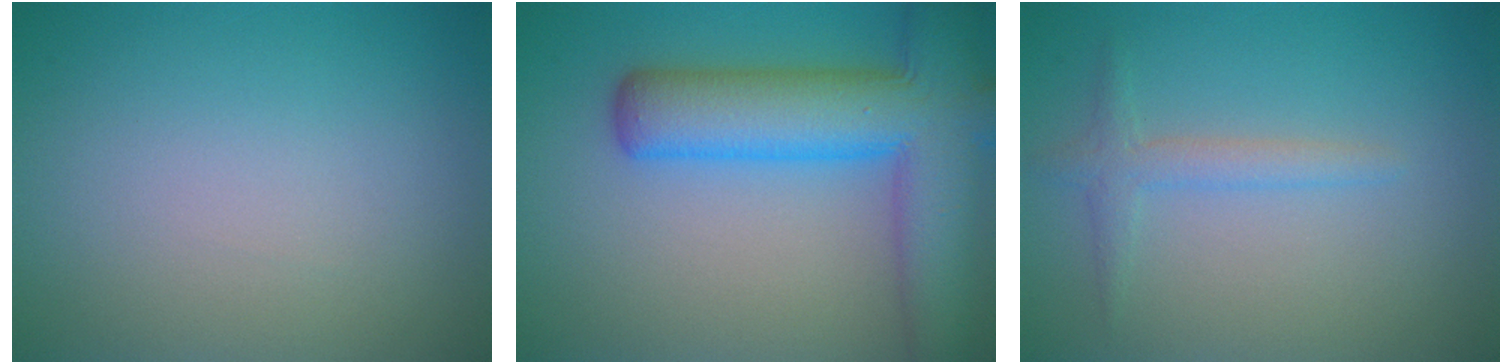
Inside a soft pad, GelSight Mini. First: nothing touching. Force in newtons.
{"total": 10.2, "press": 10.2, "slide": 0.6}
{"total": 1.8, "press": 1.8, "slide": 0.1}